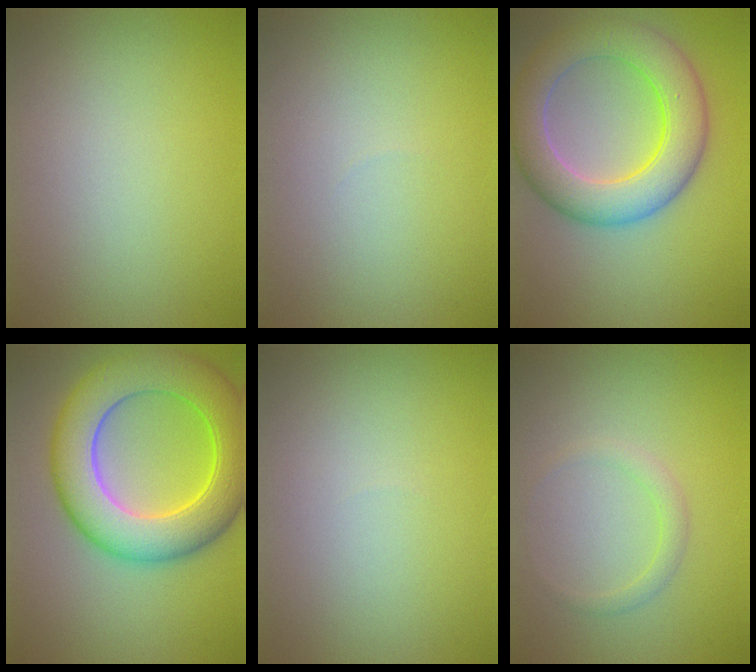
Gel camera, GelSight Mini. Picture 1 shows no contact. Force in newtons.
{"total": 0.0}
{"total": 7.8, "press": 7.8, "slide": 0.6}
{"total": 10.5, "press": 10.5, "slide": 0.3}
{"total": 0.0}
{"total": 1.3, "press": 1.3, "slide": 0.1}